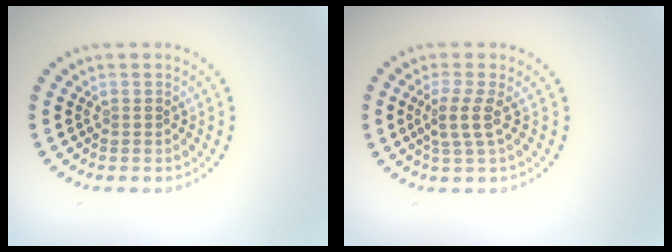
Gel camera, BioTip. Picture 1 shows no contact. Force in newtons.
{"total": 2.2, "press": 1.7, "slide": 1.4}